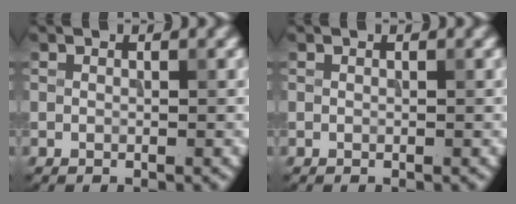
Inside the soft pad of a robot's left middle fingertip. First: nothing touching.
{"total": 0.0}